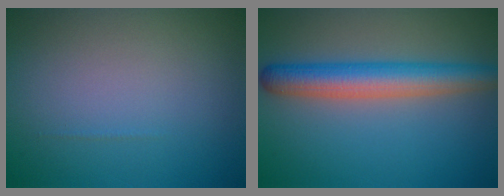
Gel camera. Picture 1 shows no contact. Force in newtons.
{"total": 5.5, "press": 5.5, "slide": 0.3}